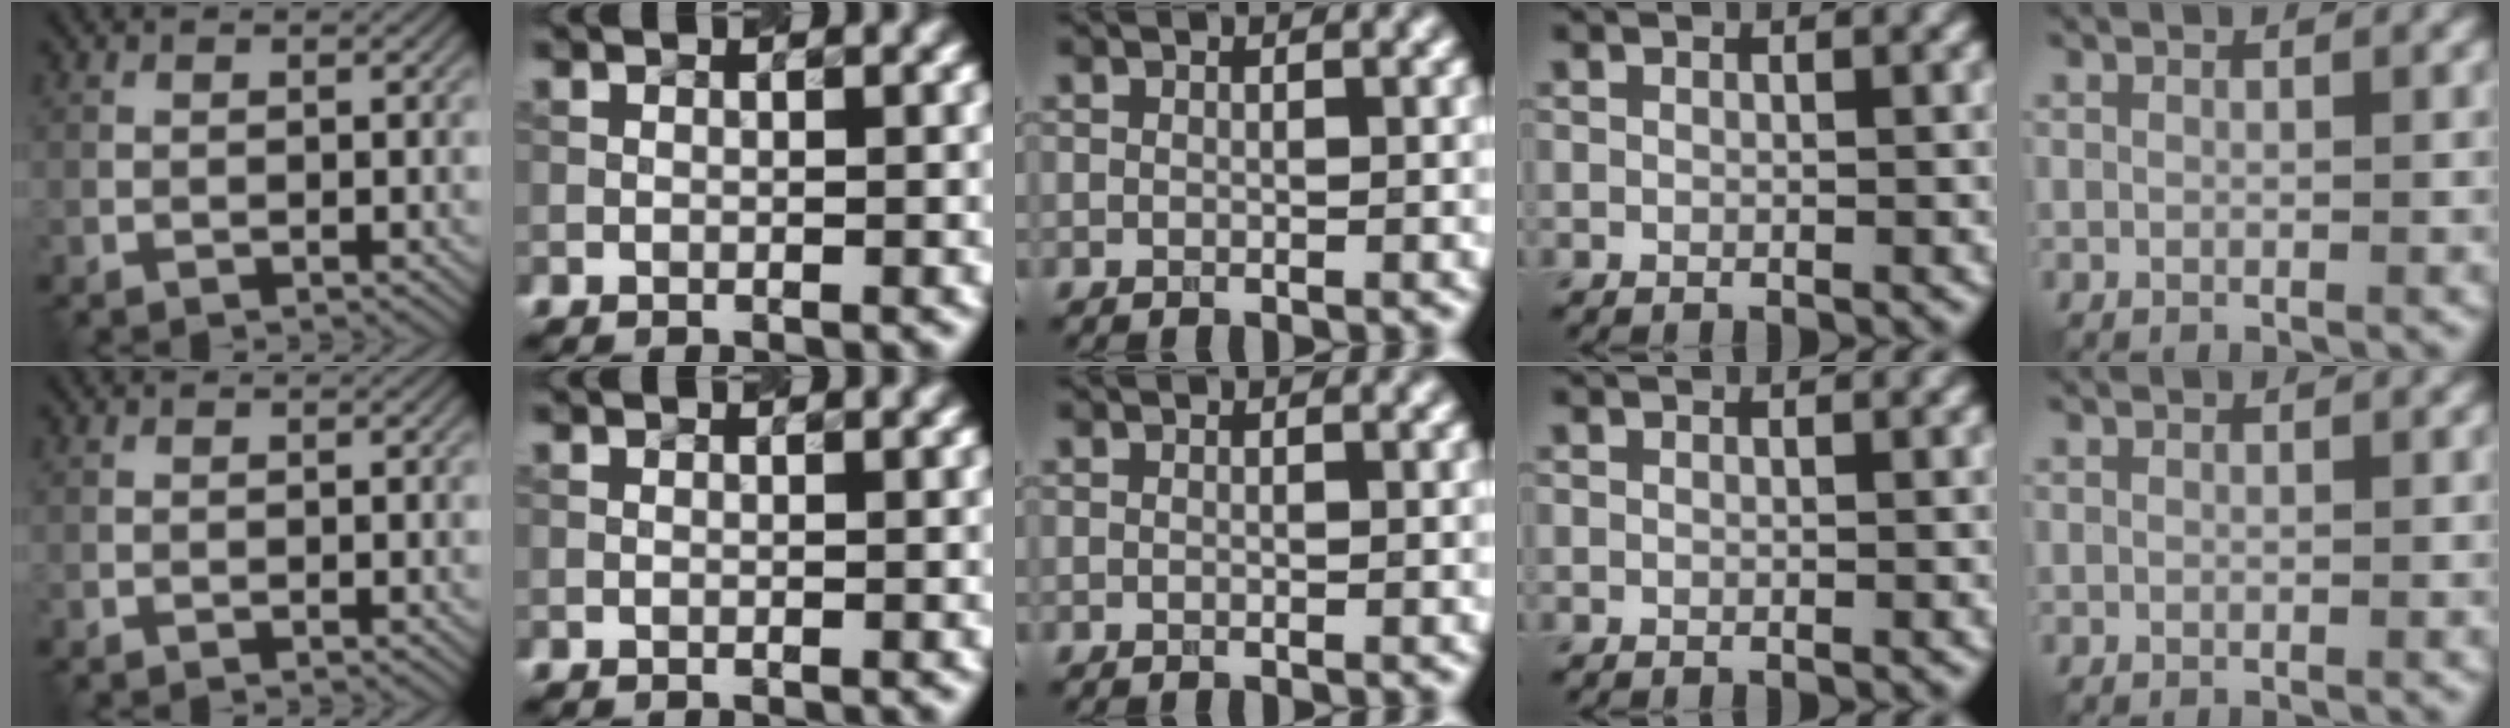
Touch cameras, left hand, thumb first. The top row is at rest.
{}